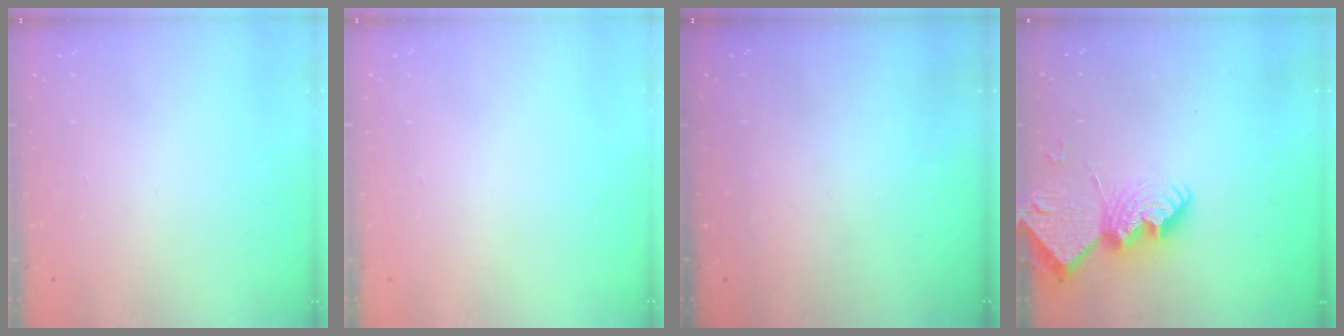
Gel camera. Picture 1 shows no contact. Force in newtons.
{"total": 0.0}
{"total": 0.0}
{"total": 12.3, "press": 12.2, "slide": 1.2}